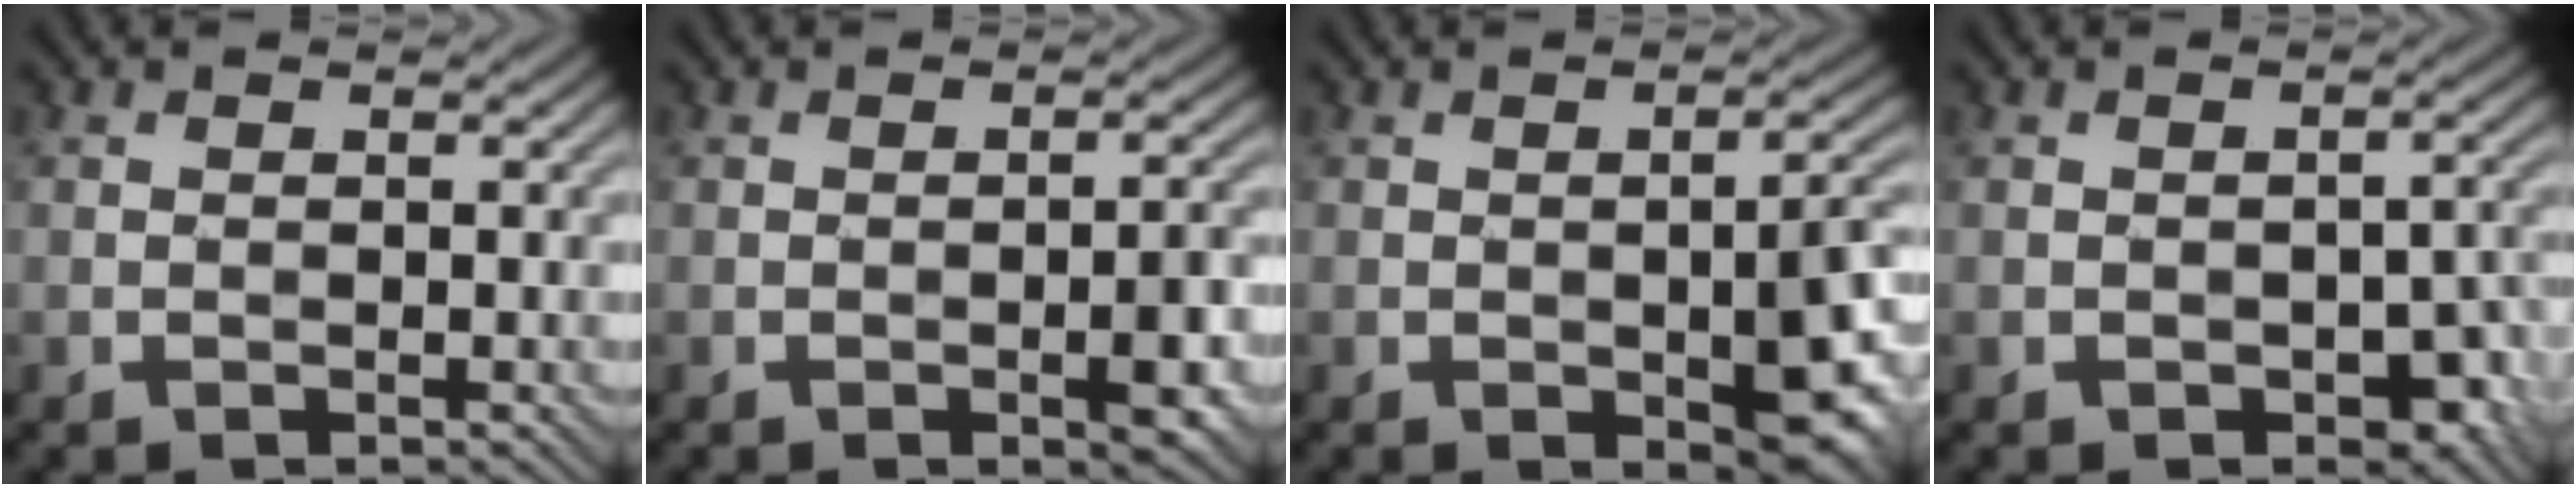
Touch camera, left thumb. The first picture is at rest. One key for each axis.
{"total": 3.1, "fx": -1.1, "fy": 0.9, "fz": 2.7, "tx": -0.038, "ty": 0.006, "tz": -0.017}
{"total": 8.3, "fx": -2.3, "fy": 3.5, "fz": 7.2, "tx": -0.095, "ty": -0.008, "tz": -0.031}
{"total": 4.7, "fx": -2.0, "fy": 2.6, "fz": 3.3, "tx": -0.039, "ty": -0.004, "tz": -0.023}